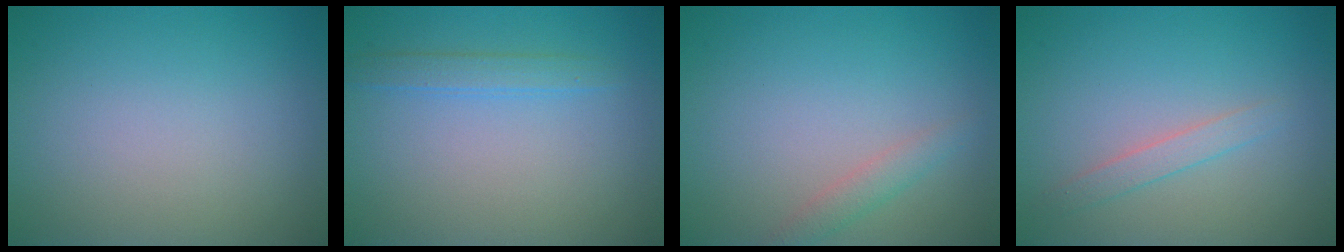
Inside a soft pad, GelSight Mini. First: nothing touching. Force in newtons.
{"total": 1.6, "press": 1.6, "slide": 0.0}
{"total": 1.5, "press": 1.5, "slide": 0.1}
{"total": 1.4, "press": 1.3, "slide": 0.1}